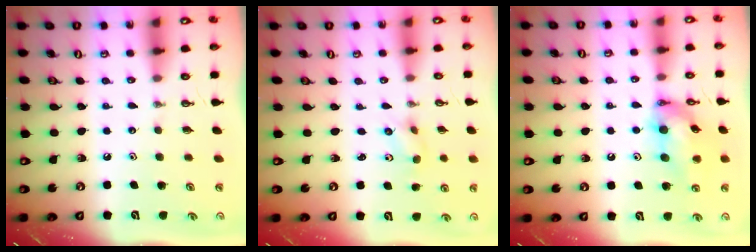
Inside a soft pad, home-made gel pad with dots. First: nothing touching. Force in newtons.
{"total": 2.5, "press": 2.2, "slide": 1.2}
{"total": 14.2, "press": 14.1, "slide": 1.7}